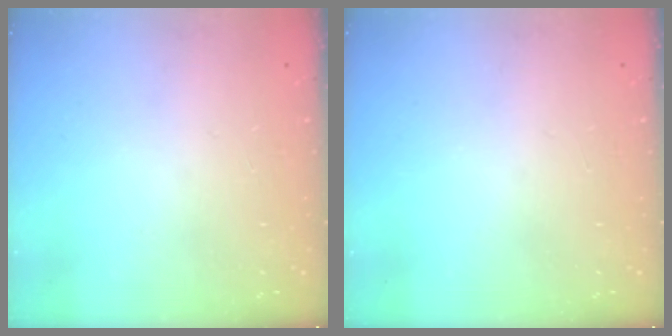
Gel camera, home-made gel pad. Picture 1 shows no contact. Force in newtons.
{"total": 1.0, "press": 0.0, "slide": 1.0}